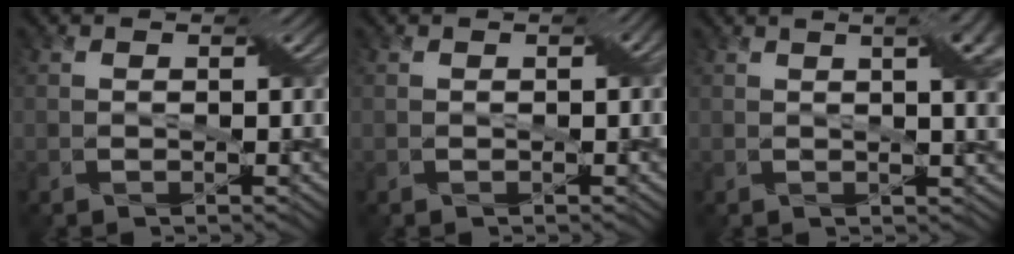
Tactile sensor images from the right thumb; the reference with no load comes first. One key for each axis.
{"total": 0.9, "fx": 0.0, "fy": 0.5, "fz": 0.7, "tx": -0.011, "ty": 0.004, "tz": 0.001}
{"total": 6.8, "fx": 2.3, "fy": 2.0, "fz": 6.1, "tx": -0.066, "ty": 0.021, "tz": 0.025}